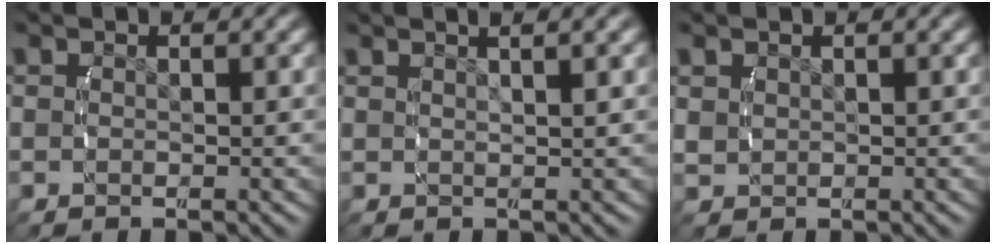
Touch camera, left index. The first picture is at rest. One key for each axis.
{"total": 2.8, "fx": 2.0, "fy": -0.1, "fz": 1.9, "tx": -0.024, "ty": 0.009, "tz": 0.035}
{"total": 1.1, "fx": 0.6, "fy": 0.8, "fz": 0.4, "tx": -0.019, "ty": -0.005, "tz": 0.020}